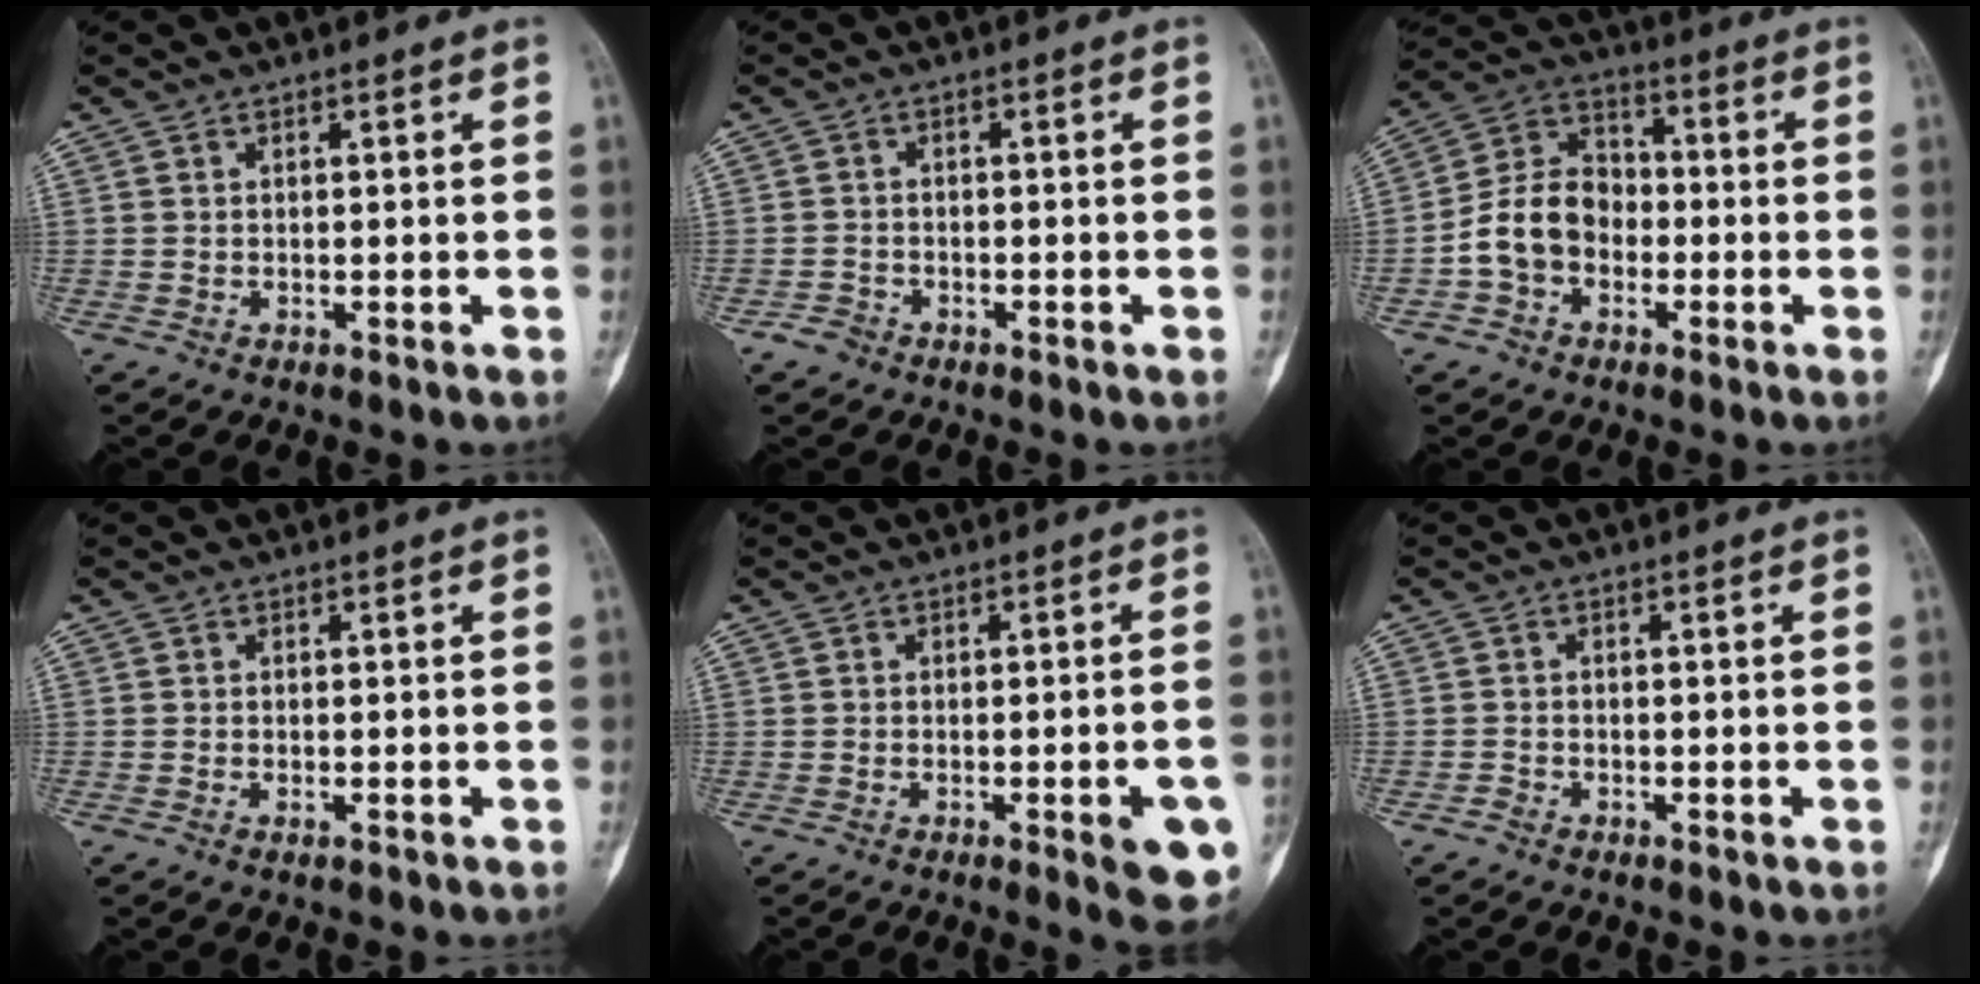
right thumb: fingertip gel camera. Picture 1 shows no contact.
{"total": 2.1, "force": [-1.5, 1.4, 0.4], "torque": [-0.006, 0.008, -0.029]}
{"total": 10.7, "force": [-2.7, 8.3, 6.2], "torque": [-0.096, 0.043, -0.063]}
{"total": 0.7, "force": [-0.4, 0.3, 0.5], "torque": [-0.011, 0.003, -0.006]}
{"total": 8.4, "force": [-3.1, 2.0, 7.5], "torque": [-0.075, 0.007, -0.033]}
{"total": 1.2, "force": [-1.0, 0.7, 0.2], "torque": [-0.005, 0.003, -0.024]}